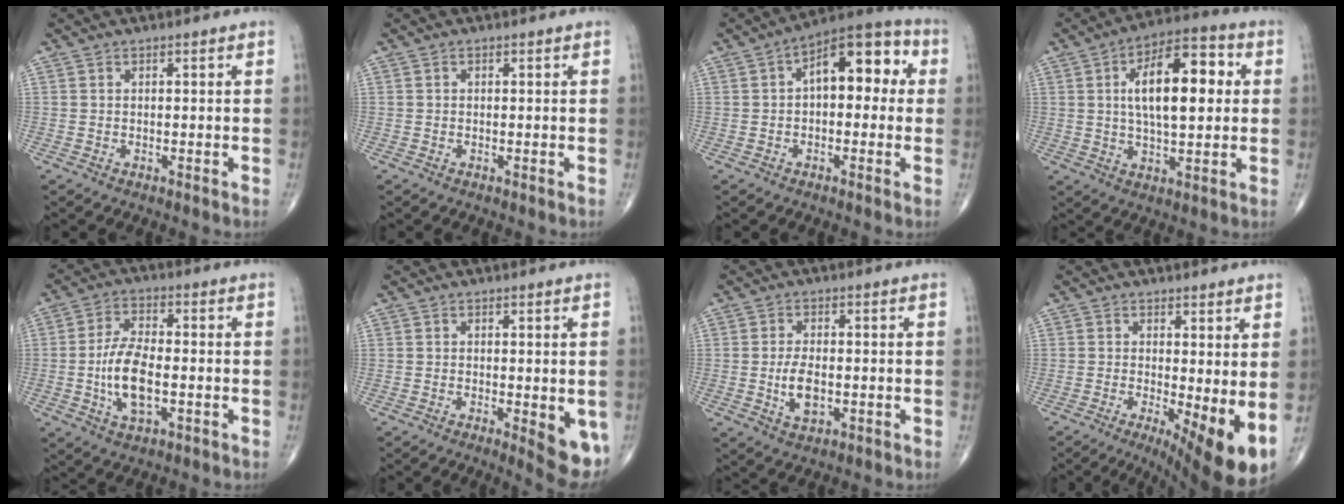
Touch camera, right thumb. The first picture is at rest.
{"total": 0.0}
{"total": 12.8, "force": [1.9, 6.9, 10.6], "torque": [-0.116, 0.041, 0.015]}
{"total": 16.1, "force": [2.7, 7.2, 14.1], "torque": [-0.203, 0.015, 0.037]}
{"total": 9.7, "force": [-1.7, 4.5, 8.5], "torque": [-0.165, 0.011, -0.032]}
{"total": 6.7, "force": [-1.6, 2.2, 6.1], "torque": [-0.067, -0.015, -0.018]}
{"total": 5.4, "force": [-0.8, 2.8, 4.5], "torque": [-0.080, -0.003, -0.011]}
{"total": 10.3, "force": [-1.2, 3.1, 9.8], "torque": [-0.142, -0.020, -0.009]}